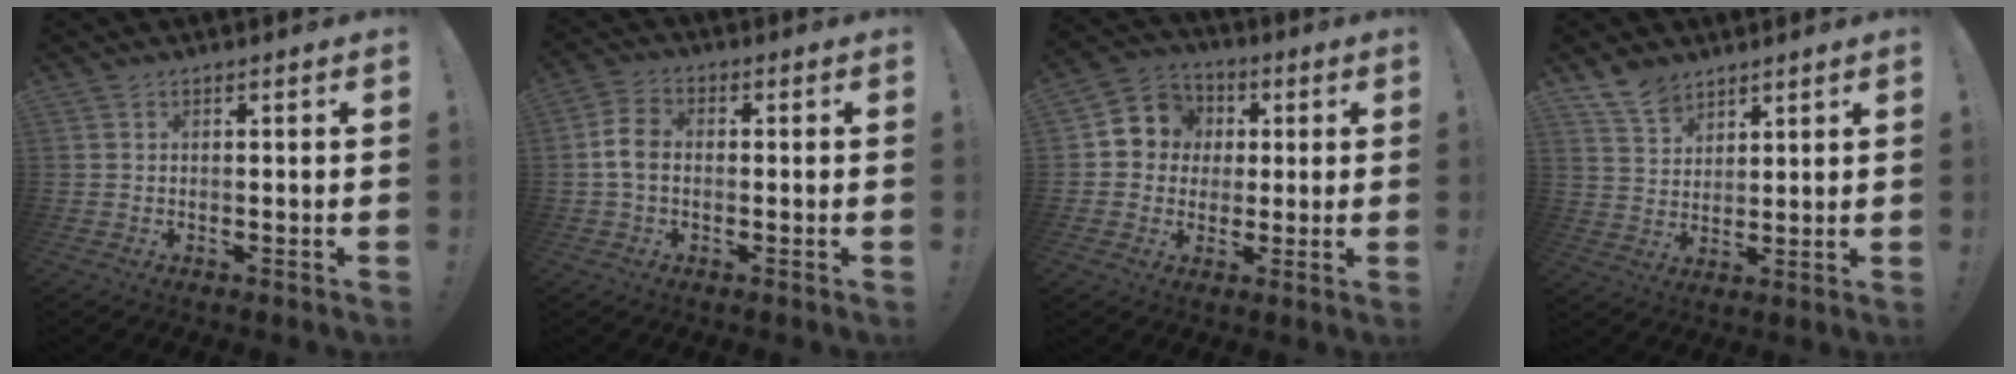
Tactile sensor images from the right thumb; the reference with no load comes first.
{"total": 6.8, "force": [-0.5, 4.7, 4.9], "torque": [-0.102, 0.012, -0.006]}
{"total": 9.3, "force": [0.9, 8.9, 2.8], "torque": [-0.036, 0.008, 0.026]}
{"total": 8.6, "force": [6.7, 4.8, 2.2], "torque": [-0.042, -0.041, 0.131]}